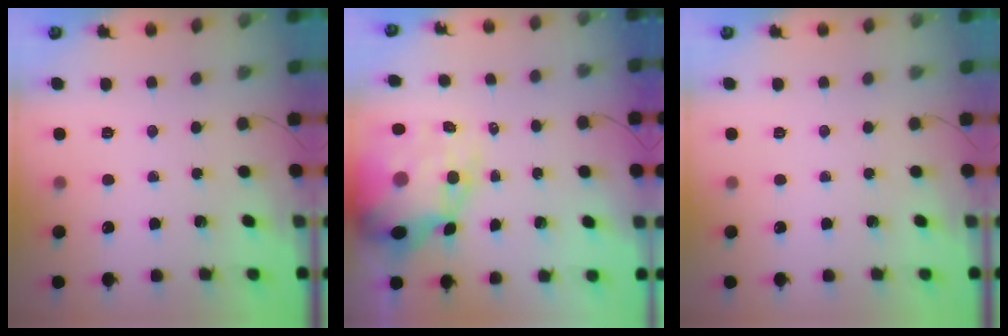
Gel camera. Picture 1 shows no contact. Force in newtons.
{"total": 13.6, "press": 13.1, "slide": 3.9}
{"total": 0.0}